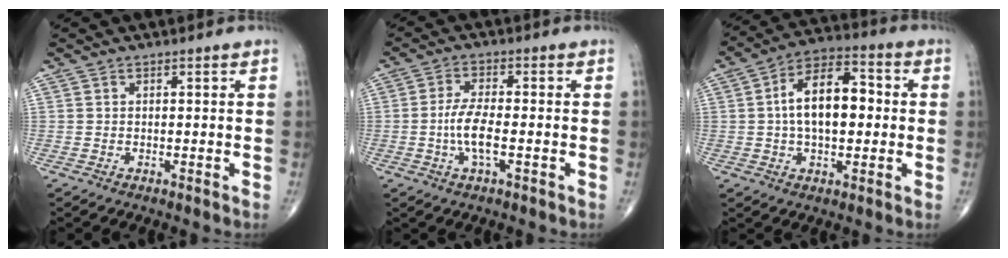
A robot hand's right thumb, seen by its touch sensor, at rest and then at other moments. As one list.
[{"total": 6.1, "force": [-1.3, 1.9, 5.6], "torque": [-0.122, 0.006, -0.028]}, {"total": 13.5, "force": [0.6, 7.4, 11.2], "torque": [-0.171, 0.028, 0.001]}]